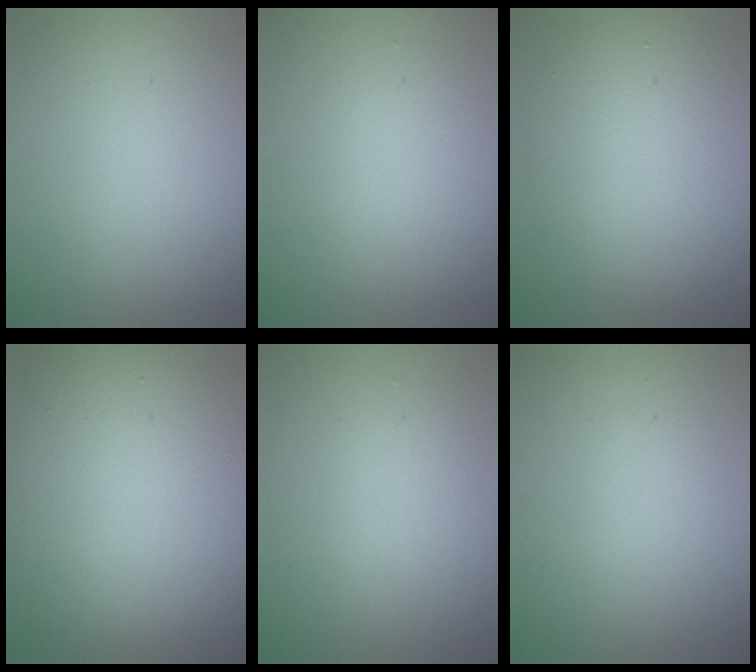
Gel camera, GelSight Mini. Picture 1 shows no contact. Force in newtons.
{"total": 2.6, "press": 2.6, "slide": 0.3}
{"total": 7.5, "press": 7.5, "slide": 0.4}
{"total": 14.8, "press": 14.8, "slide": 0.7}
{"total": 2.3, "press": 2.3, "slide": 0.1}
{"total": 1.2, "press": 1.2, "slide": 0.1}